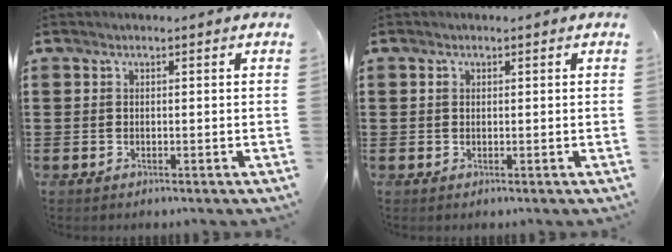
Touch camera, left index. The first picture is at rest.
{"total": 0.6, "force": [0.0, 0.5, 0.1], "torque": [-0.005, 0.004, 0.000]}